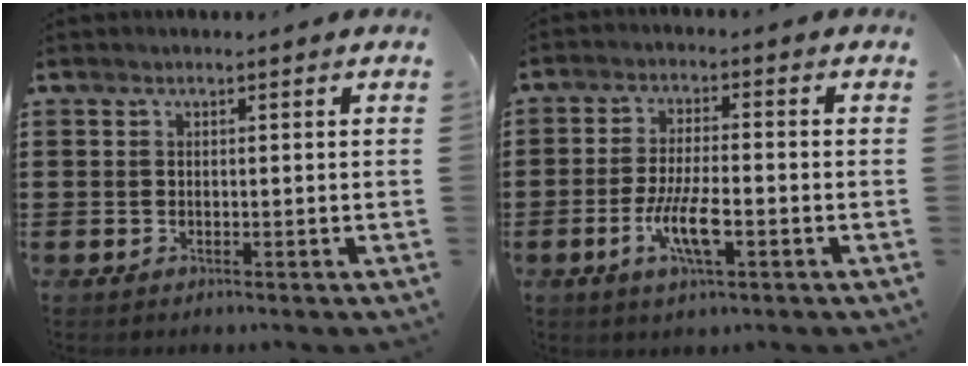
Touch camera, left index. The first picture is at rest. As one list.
[{"total": 7.0, "force": [-2.5, 1.8, 6.2], "torque": [-0.126, -0.009, -0.048]}]